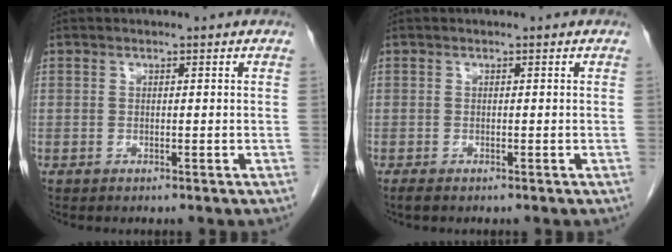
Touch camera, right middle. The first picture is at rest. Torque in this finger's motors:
{"motor_torque": [0.25, -0.09, 0.01, 0.01]}